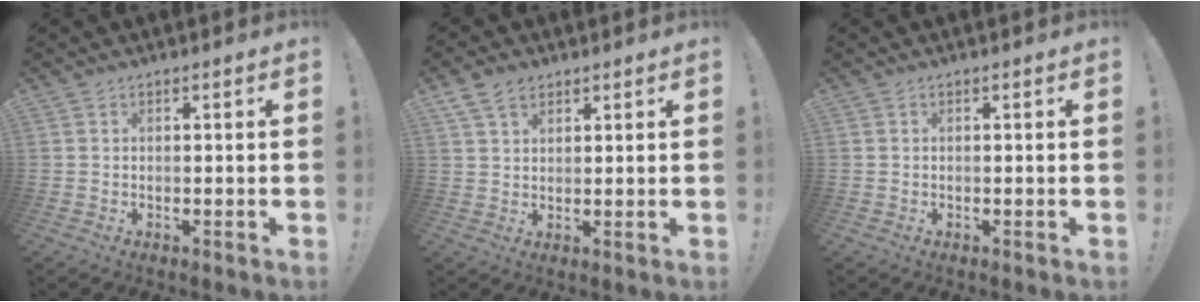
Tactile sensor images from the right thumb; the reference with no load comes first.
{"total": 5.7, "force": [3.6, 3.7, 2.4], "torque": [-0.048, -0.007, 0.070]}
{"total": 0.0}